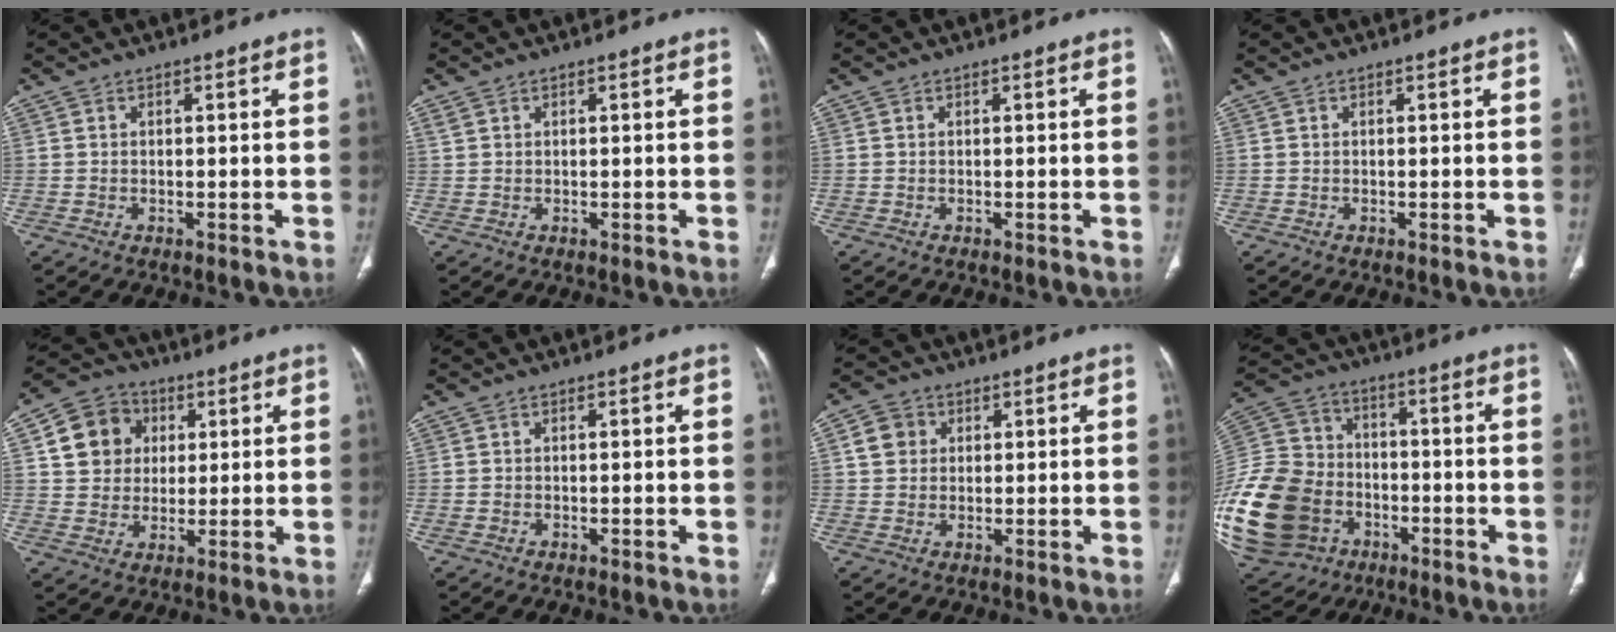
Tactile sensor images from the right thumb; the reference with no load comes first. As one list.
[{"total": 0.6, "force": [0.5, 0.4, 0.2], "torque": [-0.004, 0.005, 0.012]}, {"total": 0.0}, {"total": 0.0}, {"total": 10.7, "force": [2.9, 9.5, 4.1], "torque": [-0.042, 0.002, 0.045]}, {"total": 0.0}, {"total": 4.5, "force": [1.2, 4.0, 1.7], "torque": [-0.013, 0.006, 0.018]}, {"total": 28.9, "force": [-8.7, 22.6, 15.7], "torque": [-0.392, 0.052, -0.142]}]